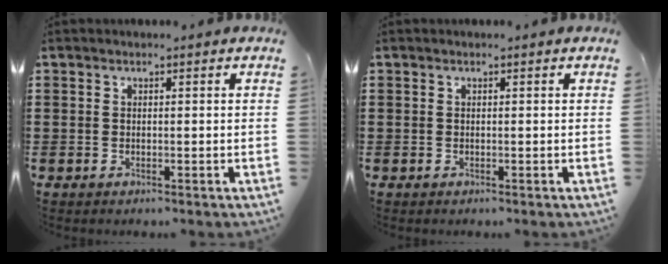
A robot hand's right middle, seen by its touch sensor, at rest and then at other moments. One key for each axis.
{"total": 0.0}